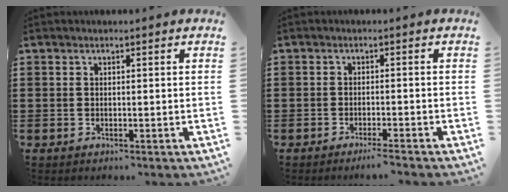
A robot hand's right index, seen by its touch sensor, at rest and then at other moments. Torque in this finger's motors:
{"motor_torque": [0.38, -0.30, 0.10, 0.01]}